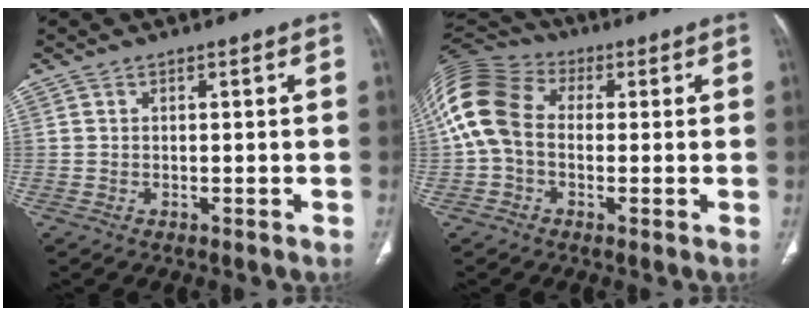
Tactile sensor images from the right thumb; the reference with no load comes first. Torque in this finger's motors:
{"motor_torque": [-0.42, 1.22, 1.47, -0.15, 0.20]}